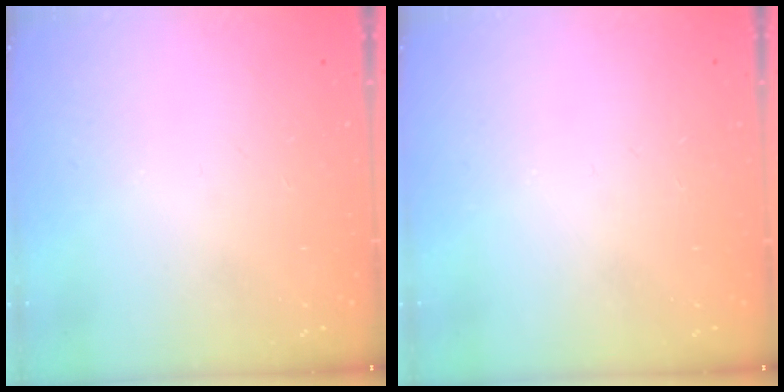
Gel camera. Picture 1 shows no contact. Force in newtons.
{"total": 0.0}